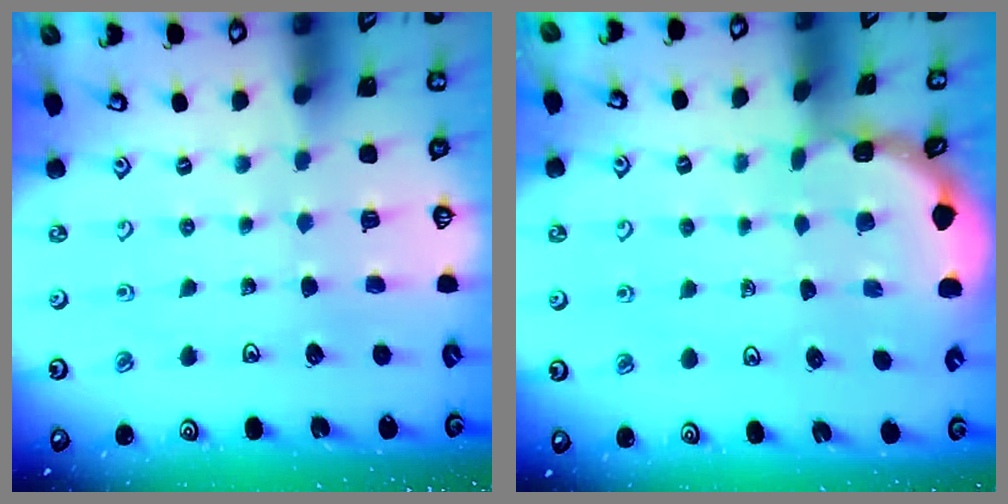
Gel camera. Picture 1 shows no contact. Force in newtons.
{"total": 1.3, "press": 1.3, "slide": 0.1}